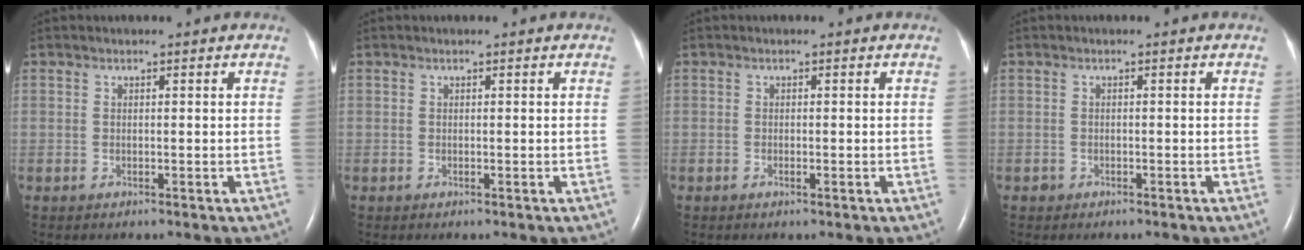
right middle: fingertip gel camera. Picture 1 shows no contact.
{"total": 0.0}
{"total": 0.7, "force": [-0.3, 0.1, 0.6], "torque": [-0.016, -0.002, -0.004]}
{"total": 0.8, "force": [-0.6, 0.5, 0.1], "torque": [-0.004, 0.002, -0.009]}